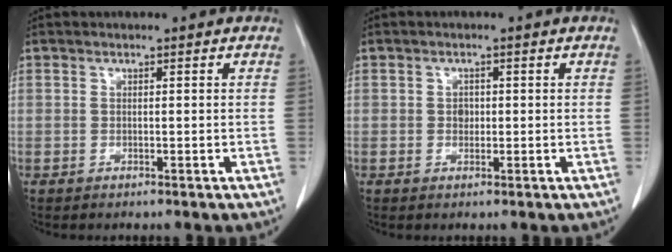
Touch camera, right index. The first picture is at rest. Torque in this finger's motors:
{"motor_torque": [0.27, -0.32, 0.11, 0.02]}